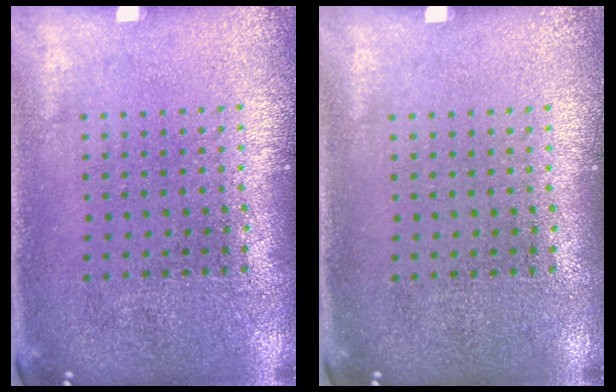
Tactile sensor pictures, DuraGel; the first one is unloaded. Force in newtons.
{"total": 0.0}